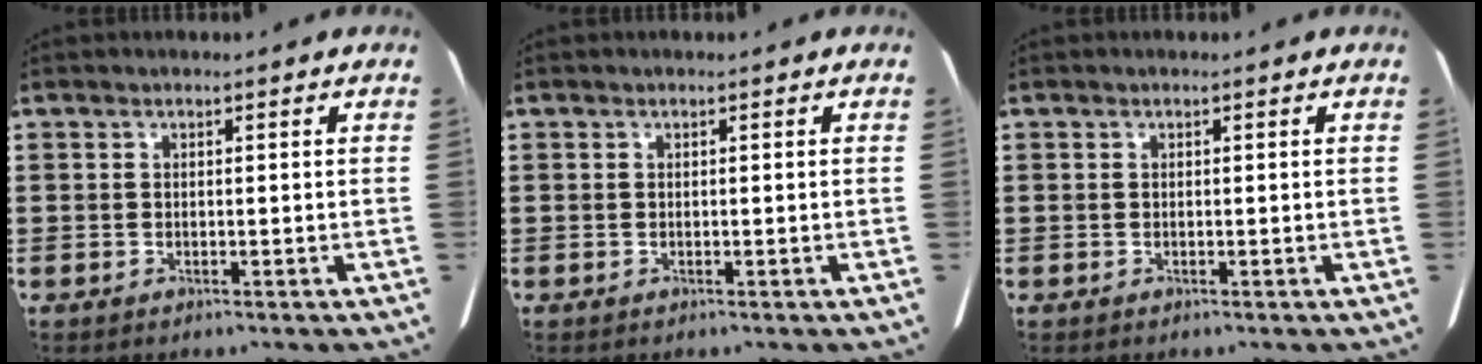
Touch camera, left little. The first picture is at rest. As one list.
[{"total": 0.0}, {"total": 0.0}]